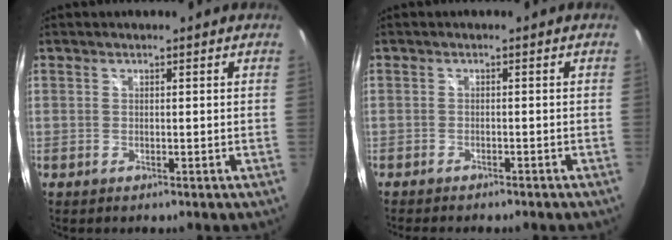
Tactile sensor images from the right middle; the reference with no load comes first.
{"total": 4.5, "force": [-4.0, 0.8, 1.9], "torque": [-0.041, -0.019, -0.060]}